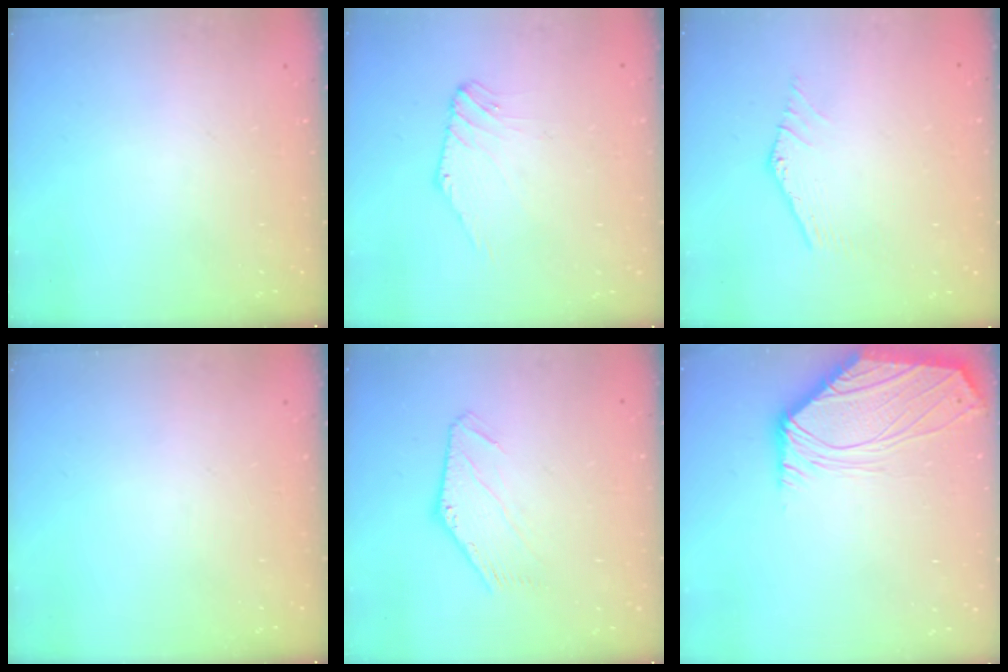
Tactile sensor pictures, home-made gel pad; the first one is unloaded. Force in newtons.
{"total": 1.7, "press": 1.7, "slide": 0.4}
{"total": 0.7, "press": 0.6, "slide": 0.3}
{"total": 0.0}
{"total": 0.0}
{"total": 3.0, "press": 2.9, "slide": 0.5}